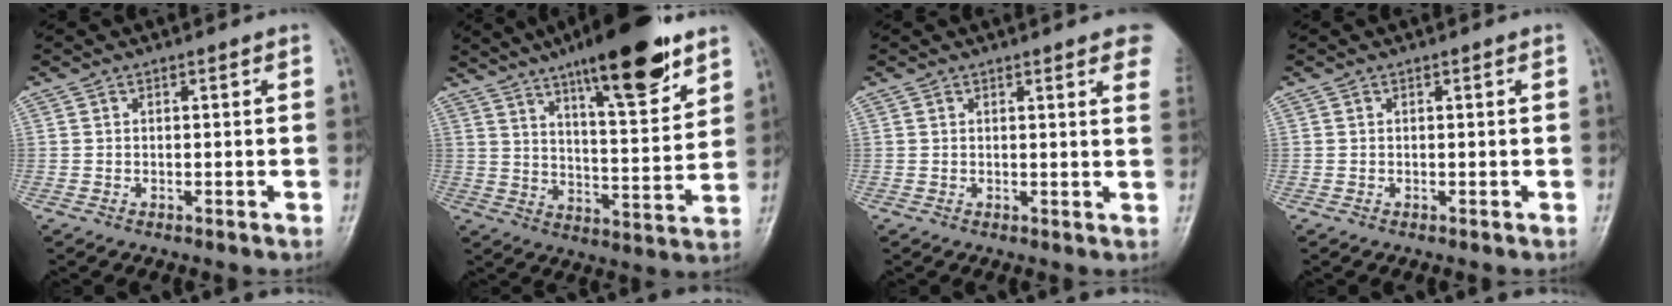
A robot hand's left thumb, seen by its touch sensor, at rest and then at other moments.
{"total": 18.7, "force": [12.0, 4.7, 13.5], "torque": [-0.177, -0.059, 0.188]}
{"total": 7.6, "force": [5.4, 1.7, 5.1], "torque": [-0.041, -0.012, 0.049]}
{"total": 0.0}